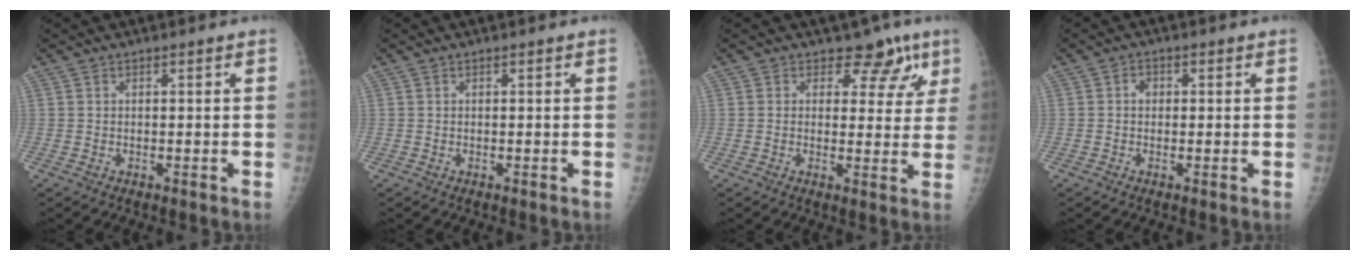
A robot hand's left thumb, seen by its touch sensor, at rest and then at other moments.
{"total": 0.0}
{"total": 6.5, "force": [4.4, 4.2, 2.1], "torque": [0.010, -0.023, 0.043]}
{"total": 1.8, "force": [0.1, 1.5, 1.0], "torque": [-0.006, 0.004, -0.001]}